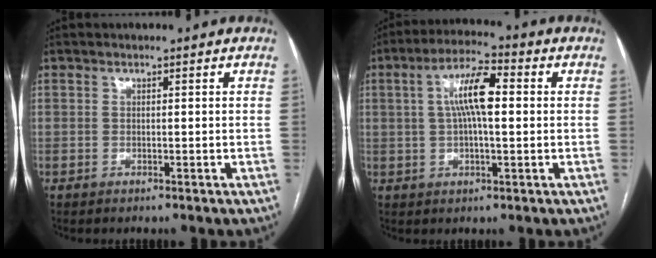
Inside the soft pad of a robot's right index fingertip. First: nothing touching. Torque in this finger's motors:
{"motor_torque": [1.24, 0.13, 0.56, 0.17]}